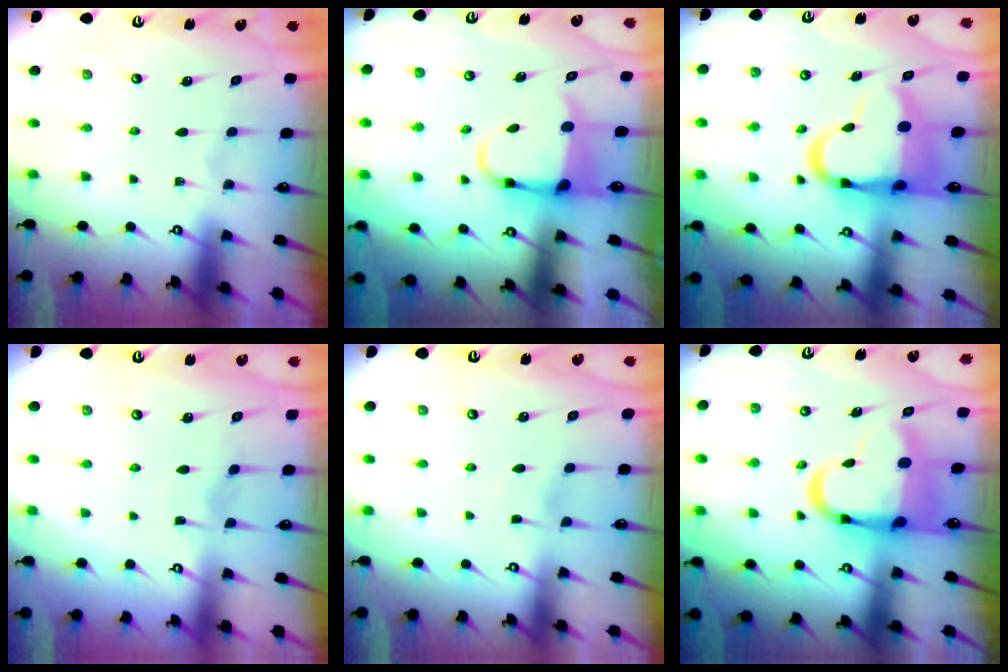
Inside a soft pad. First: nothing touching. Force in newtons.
{"total": 5.7, "press": 5.5, "slide": 1.5}
{"total": 13.9, "press": 13.3, "slide": 4.0}
{"total": 2.3, "press": 2.3, "slide": 0.3}
{"total": 3.6, "press": 3.6, "slide": 0.4}
{"total": 12.1, "press": 11.9, "slide": 2.5}